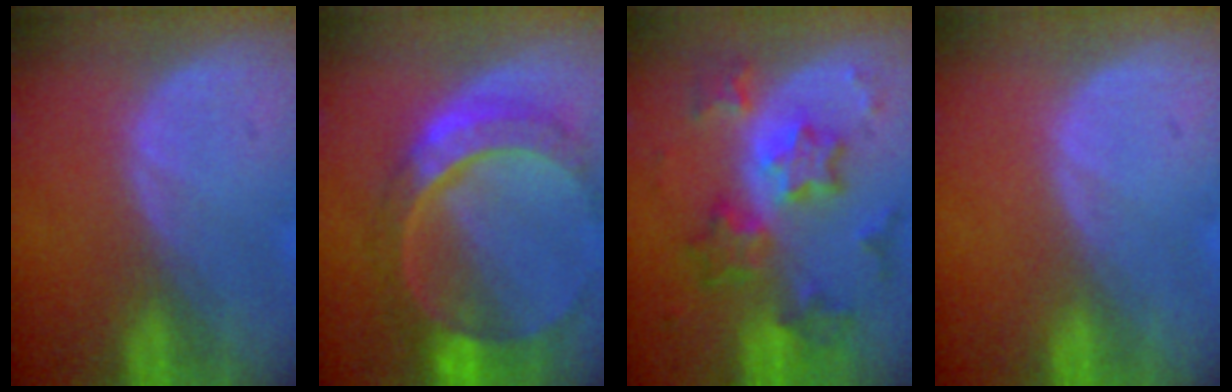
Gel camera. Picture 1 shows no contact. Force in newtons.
{"total": 10.8, "press": 9.1, "slide": 5.8}
{"total": 9.0, "press": 9.0, "slide": 0.6}
{"total": 0.0}